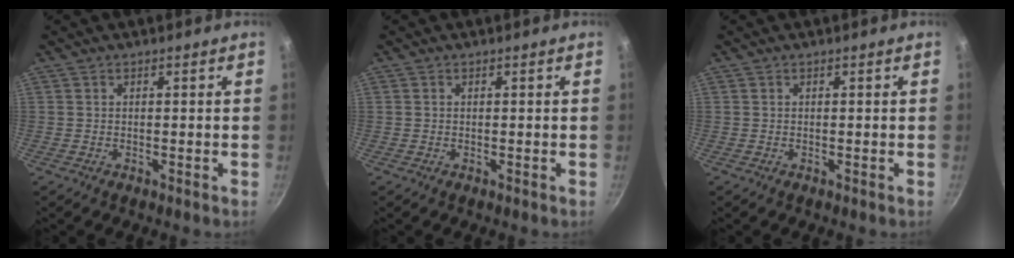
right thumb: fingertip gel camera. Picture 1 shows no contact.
{"total": 0.0}
{"total": 0.0}